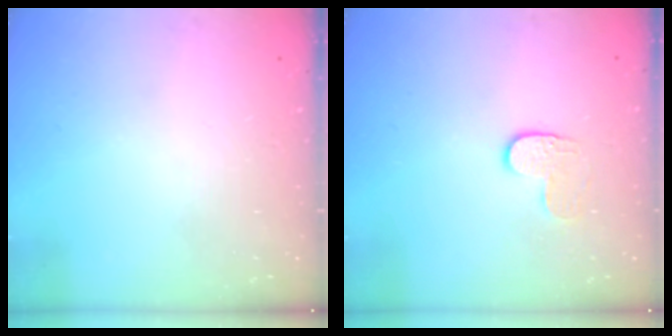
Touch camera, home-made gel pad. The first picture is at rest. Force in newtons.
{"total": 3.6, "press": 3.6, "slide": 0.3}